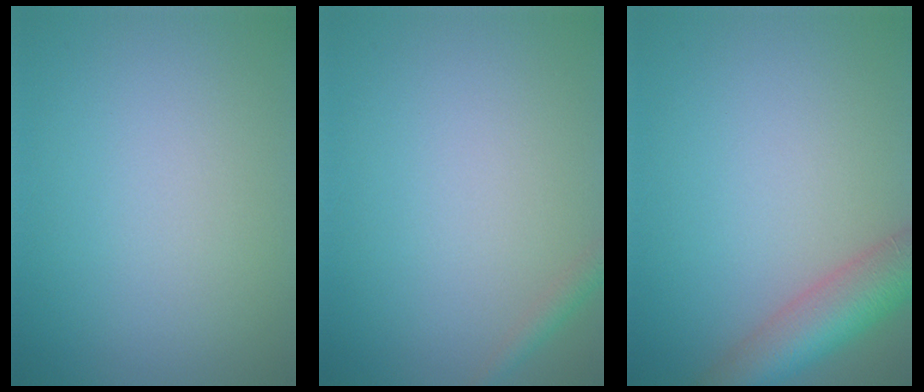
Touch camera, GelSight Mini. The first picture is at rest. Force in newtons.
{"total": 1.2, "press": 1.2, "slide": 0.0}
{"total": 6.0, "press": 6.0, "slide": 0.4}